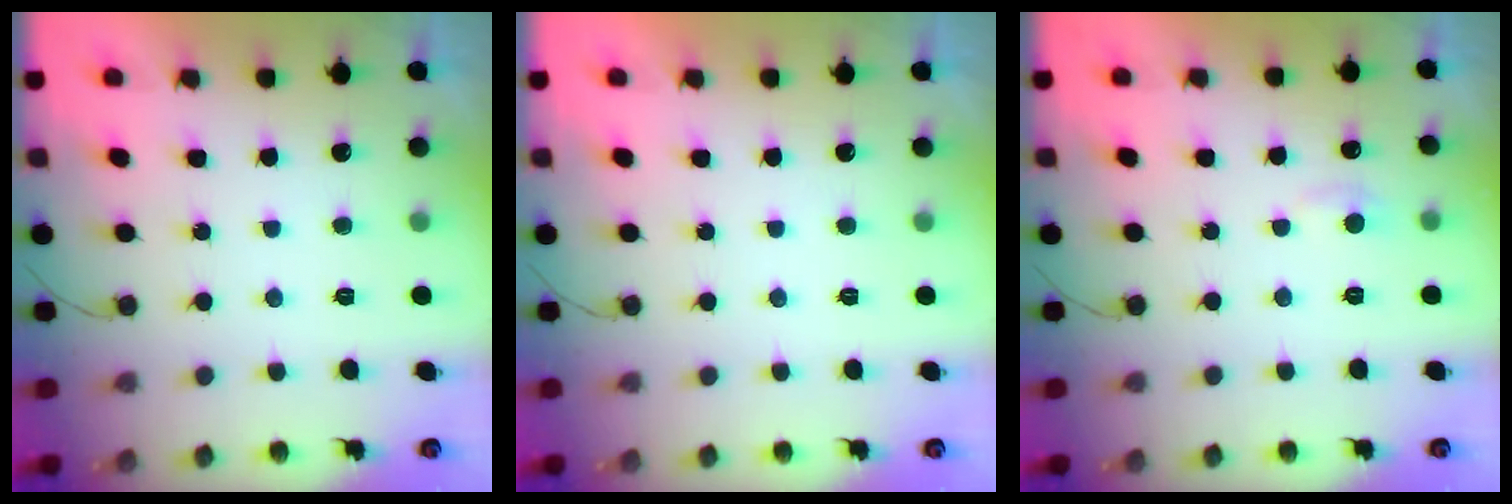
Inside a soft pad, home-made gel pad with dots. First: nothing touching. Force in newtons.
{"total": 0.0}
{"total": 5.3, "press": 5.3, "slide": 0.7}